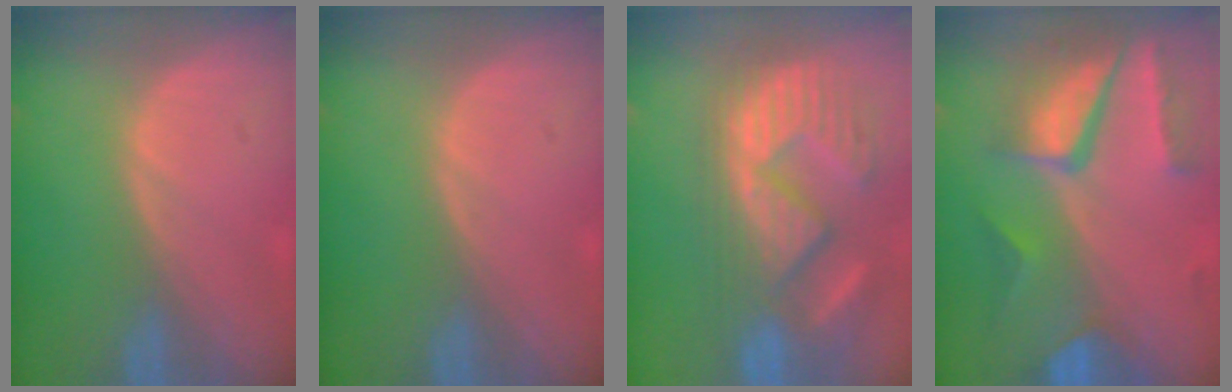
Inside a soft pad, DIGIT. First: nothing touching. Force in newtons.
{"total": 0.0}
{"total": 12.9, "press": 12.0, "slide": 4.9}
{"total": 10.4, "press": 8.8, "slide": 5.7}